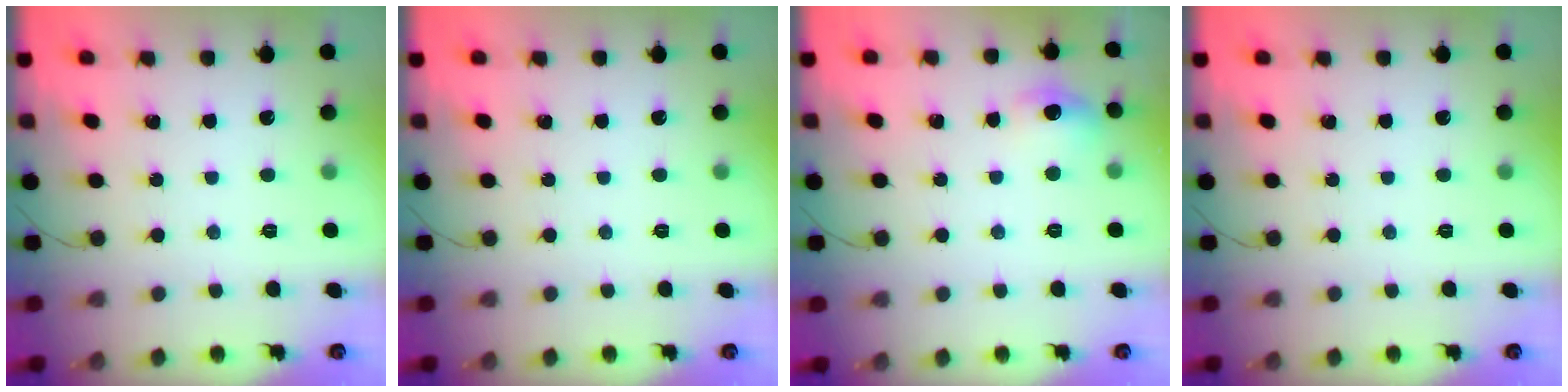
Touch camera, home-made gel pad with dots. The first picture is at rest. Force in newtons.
{"total": 0.0}
{"total": 7.9, "press": 7.6, "slide": 2.1}
{"total": 0.0}